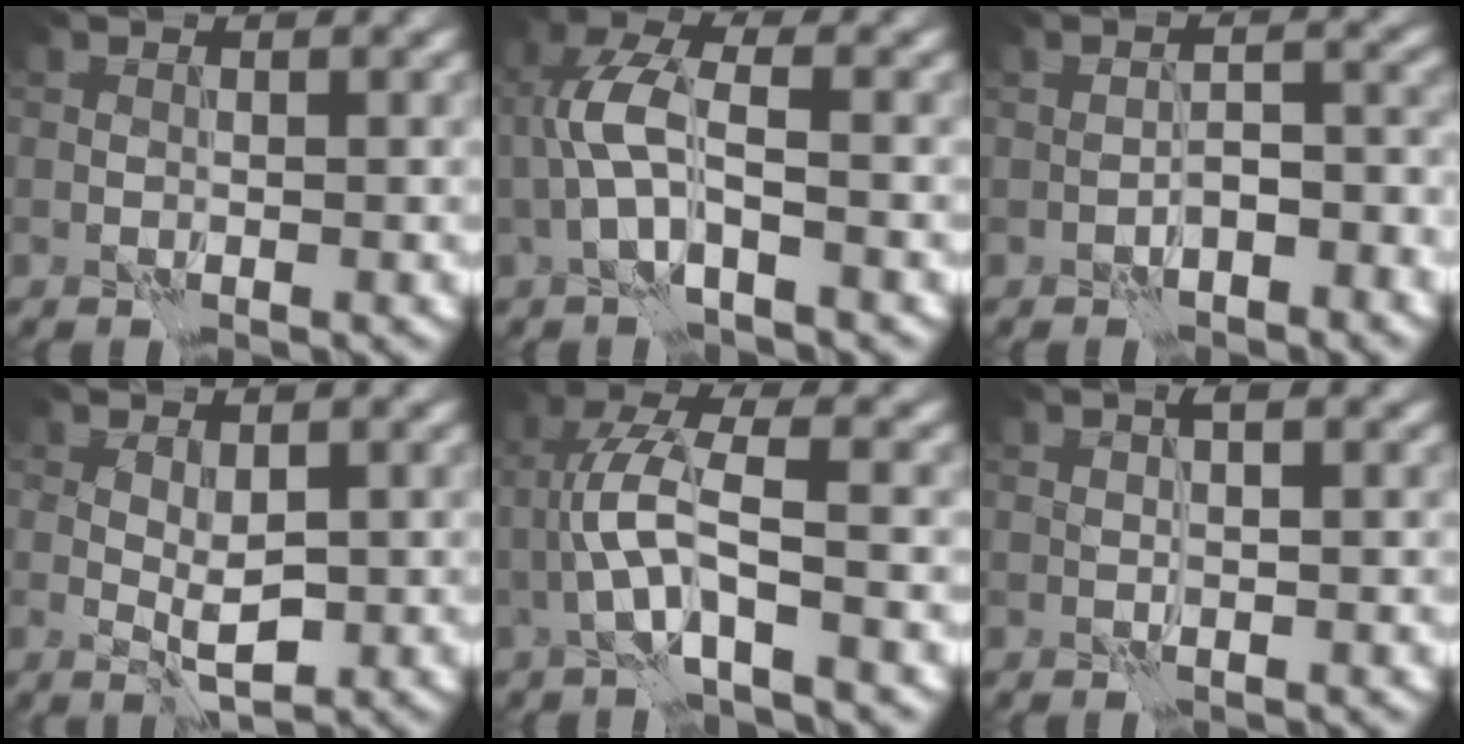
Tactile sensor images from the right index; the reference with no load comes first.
{"total": 4.8, "force": [-1.0, 1.5, 4.4], "torque": [-0.101, 0.014, -0.027]}
{"total": 2.9, "force": [-1.4, 1.2, 2.3], "torque": [-0.036, 0.009, -0.023]}
{"total": 2.2, "force": [0.4, 0.9, 2.0], "torque": [-0.039, -0.004, 0.013]}
{"total": 5.3, "force": [-1.5, 1.2, 5.0], "torque": [-0.106, 0.014, -0.035]}
{"total": 1.6, "force": [0.7, 0.4, 1.4], "torque": [-0.016, -0.006, 0.011]}